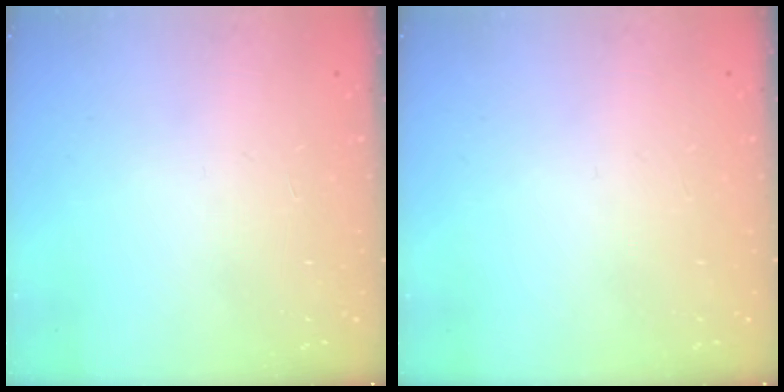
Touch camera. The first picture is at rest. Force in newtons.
{"total": 0.0}